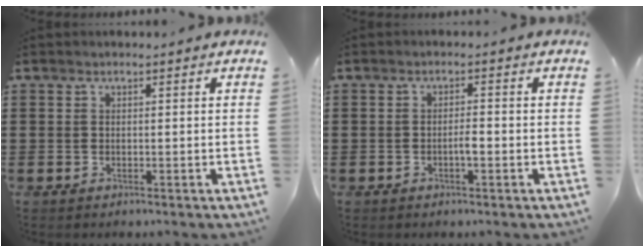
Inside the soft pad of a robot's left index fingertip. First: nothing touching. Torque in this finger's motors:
{"motor_torque": [0.03, 0.02, 0.04, 0.02]}